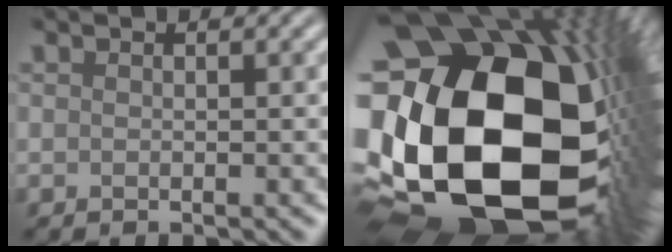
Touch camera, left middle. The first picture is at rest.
{"total": 23.4, "force": [-0.3, 16.2, 16.9], "torque": [-0.358, -0.107, 0.054]}